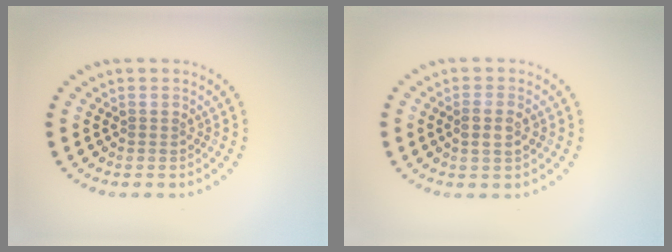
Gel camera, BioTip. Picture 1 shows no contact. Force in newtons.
{"total": 1.9, "press": 1.8, "slide": 0.6}